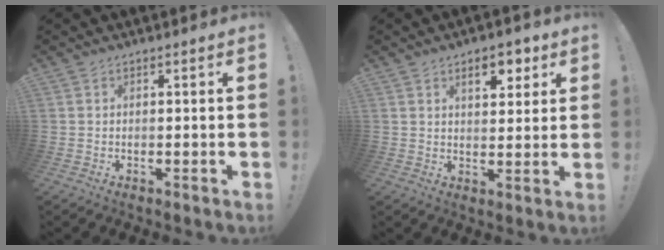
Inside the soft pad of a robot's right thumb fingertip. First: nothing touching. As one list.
[{"total": 7.3, "force": [3.9, 3.6, 5.0], "torque": [-0.054, -0.015, 0.062]}]